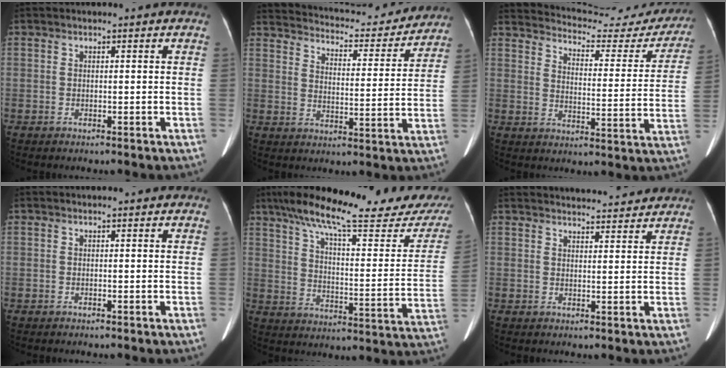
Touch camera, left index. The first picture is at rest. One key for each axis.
{"total": 19.7, "fx": 17.8, "fy": 4.7, "fz": 6.9, "tx": -0.101, "ty": -0.015, "tz": 0.230}
{"total": 22.7, "fx": 21.5, "fy": 4.3, "fz": 5.9, "tx": -0.080, "ty": -0.065, "tz": 0.260}
{"total": 0.9, "fx": 0.8, "fy": 0.0, "fz": 0.5, "tx": -0.010, "ty": 0.004, "tz": 0.008}
{"total": 28.1, "fx": 22.7, "fy": 3.0, "fz": 16.2, "tx": -0.250, "ty": -0.041, "tz": 0.303}
{"total": 12.4, "fx": 12.0, "fy": 1.3, "fz": 2.8, "tx": -0.026, "ty": 0.008, "tz": 0.146}